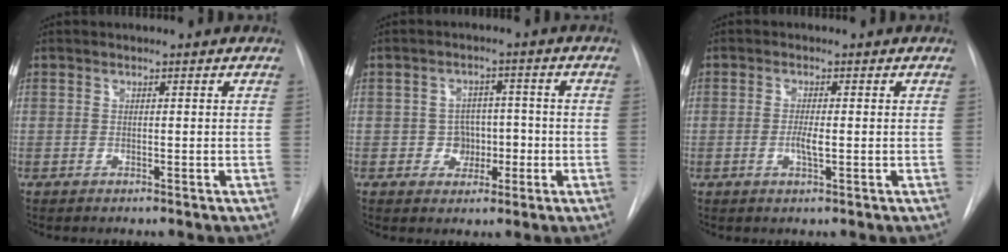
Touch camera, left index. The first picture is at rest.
{"total": 4.4, "force": [-1.8, 3.7, 1.4], "torque": [-0.011, 0.008, -0.021]}
{"total": 2.3, "force": [-1.2, 0.4, 1.9], "torque": [-0.040, -0.008, -0.019]}